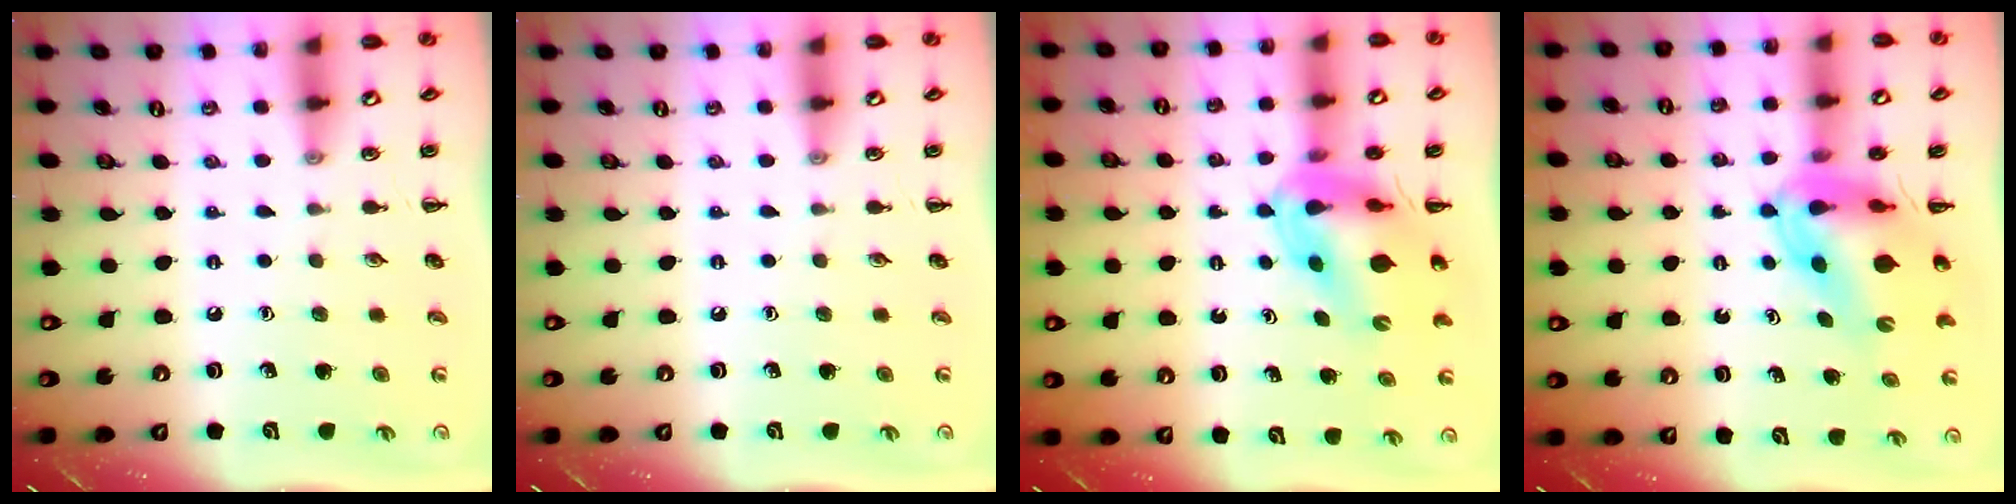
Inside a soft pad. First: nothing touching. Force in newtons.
{"total": 0.0}
{"total": 11.6, "press": 11.0, "slide": 3.6}
{"total": 10.2, "press": 9.8, "slide": 2.8}